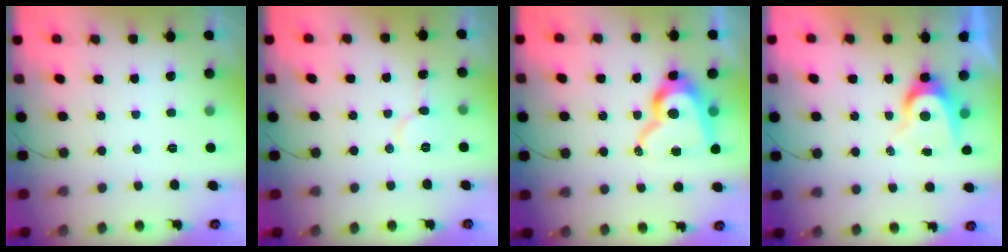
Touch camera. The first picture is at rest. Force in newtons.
{"total": 6.3, "press": 6.2, "slide": 0.5}
{"total": 16.5, "press": 16.5, "slide": 1.3}
{"total": 6.3, "press": 6.3, "slide": 0.2}